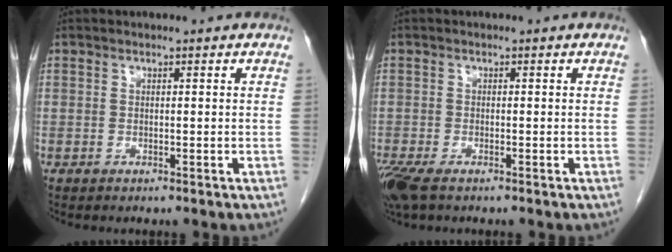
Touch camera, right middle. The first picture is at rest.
{"total": 5.1, "force": [-3.6, 1.7, 3.3], "torque": [-0.071, -0.016, -0.062]}